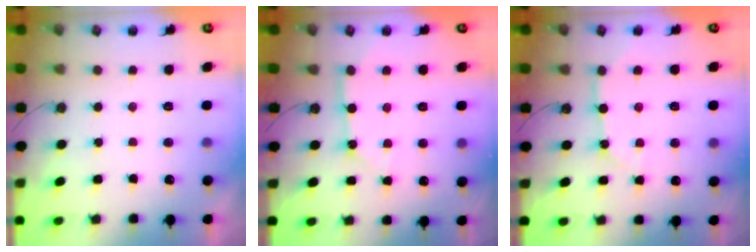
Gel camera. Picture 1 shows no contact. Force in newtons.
{"total": 7.0, "press": 7.0, "slide": 0.8}
{"total": 8.1, "press": 8.1, "slide": 0.4}